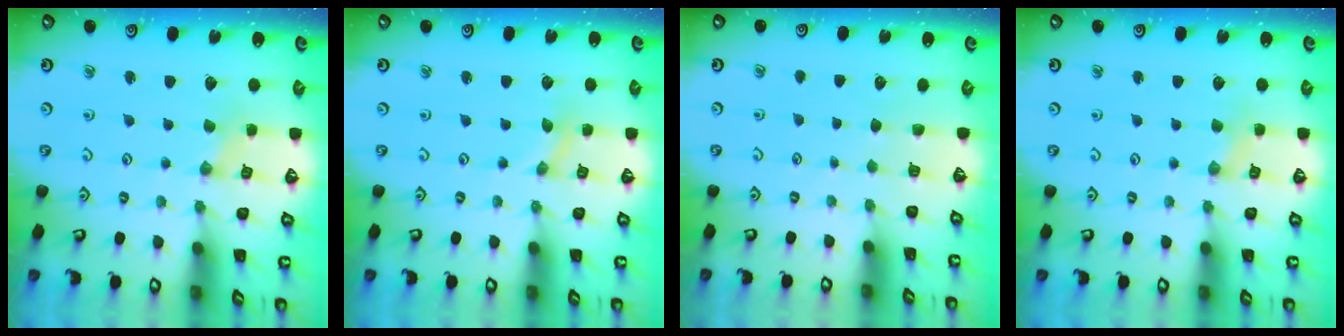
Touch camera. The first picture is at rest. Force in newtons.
{"total": 0.0}
{"total": 0.6, "press": 0.6, "slide": 0.1}
{"total": 1.6, "press": 1.6, "slide": 0.3}